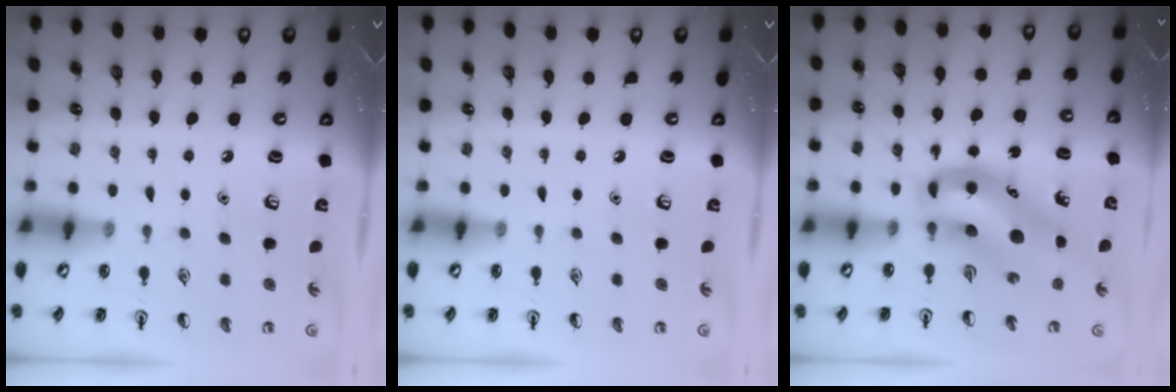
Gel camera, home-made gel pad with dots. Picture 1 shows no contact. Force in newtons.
{"total": 0.0}
{"total": 10.1, "press": 9.7, "slide": 2.8}